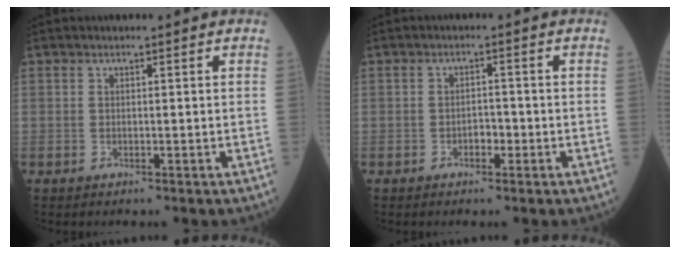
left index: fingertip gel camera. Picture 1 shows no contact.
{"total": 1.9, "force": [-0.9, 1.0, 1.3], "torque": [-0.017, 0.006, -0.015]}